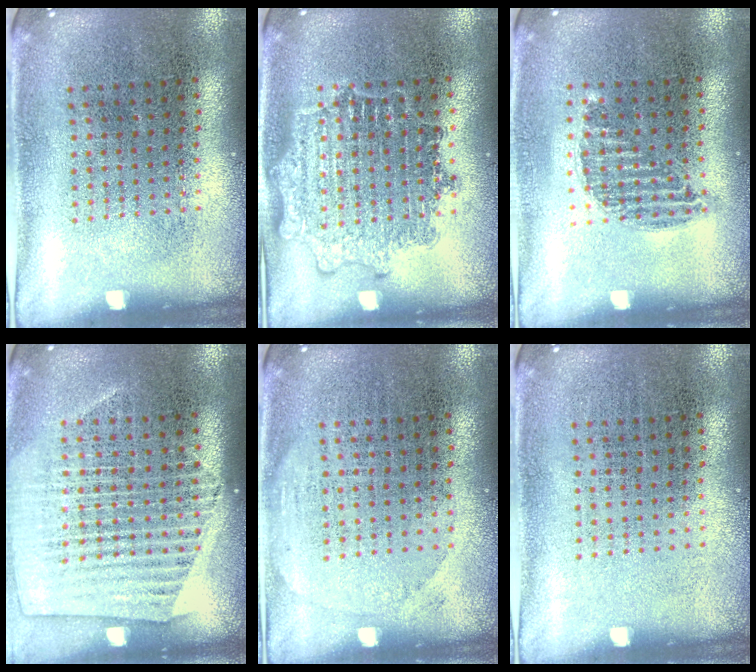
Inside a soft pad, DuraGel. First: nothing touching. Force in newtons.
{"total": 1.4, "press": 1.4, "slide": 0.1}
{"total": 0.9, "press": 0.8, "slide": 0.4}
{"total": 1.5, "press": 1.5, "slide": 0.5}
{"total": 0.9, "press": 0.9, "slide": 0.1}
{"total": 0.0}